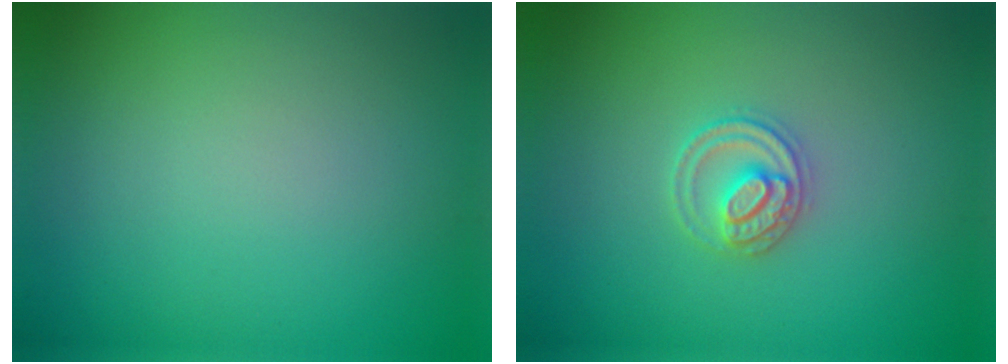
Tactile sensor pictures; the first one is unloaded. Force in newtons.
{"total": 2.5, "press": 2.4, "slide": 0.3}